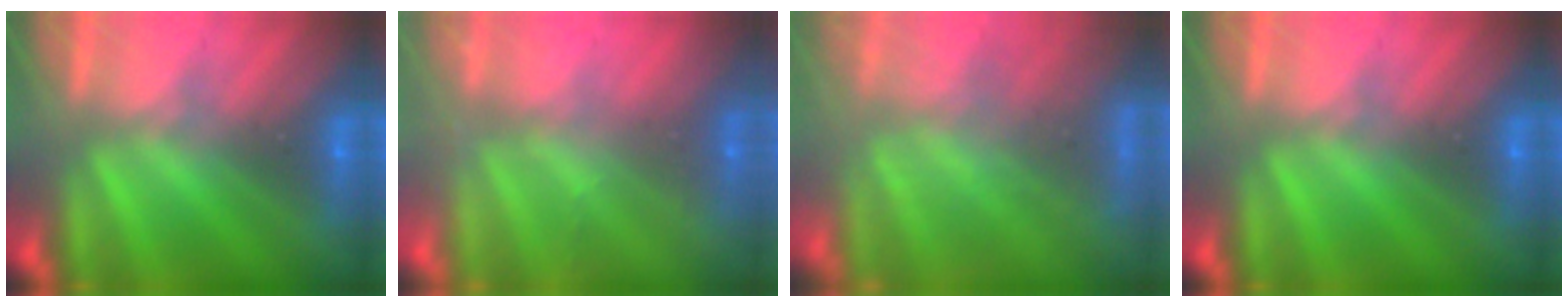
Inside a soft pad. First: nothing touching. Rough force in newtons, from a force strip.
{"total": 2.4}
{"total": 7.7}
{"total": 0.0}